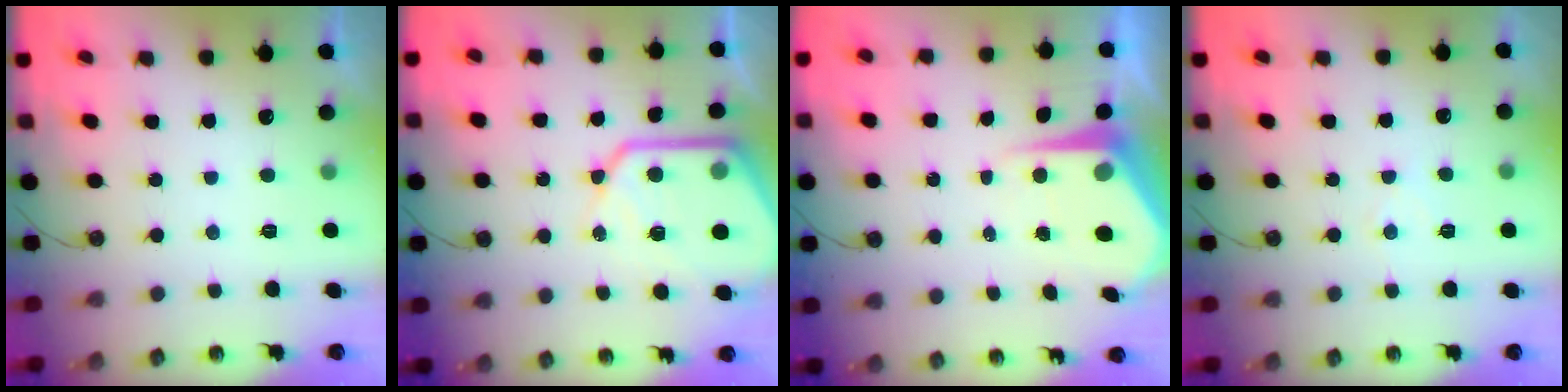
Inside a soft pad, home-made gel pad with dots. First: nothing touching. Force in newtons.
{"total": 17.0, "press": 16.9, "slide": 1.5}
{"total": 7.2, "press": 7.2, "slide": 0.6}
{"total": 4.5, "press": 4.5, "slide": 0.5}